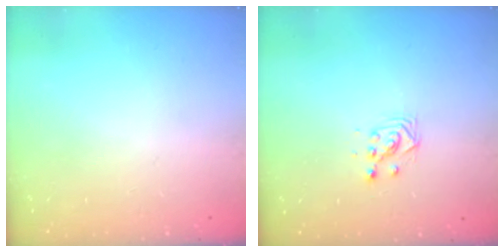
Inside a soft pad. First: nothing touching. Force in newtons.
{"total": 3.2, "press": 3.2, "slide": 0.2}